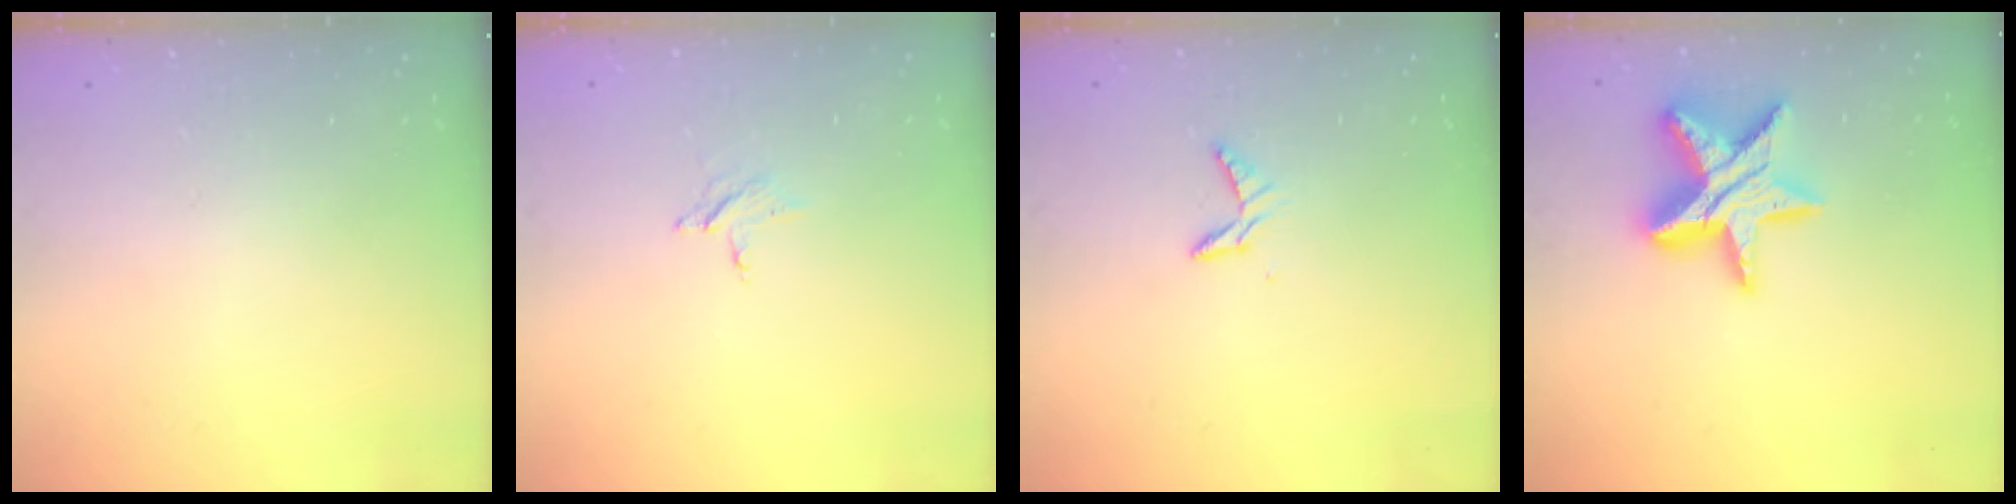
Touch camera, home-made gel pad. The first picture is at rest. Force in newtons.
{"total": 2.3, "press": 2.2, "slide": 0.3}
{"total": 6.2, "press": 6.1, "slide": 0.4}
{"total": 16.3, "press": 16.2, "slide": 1.4}